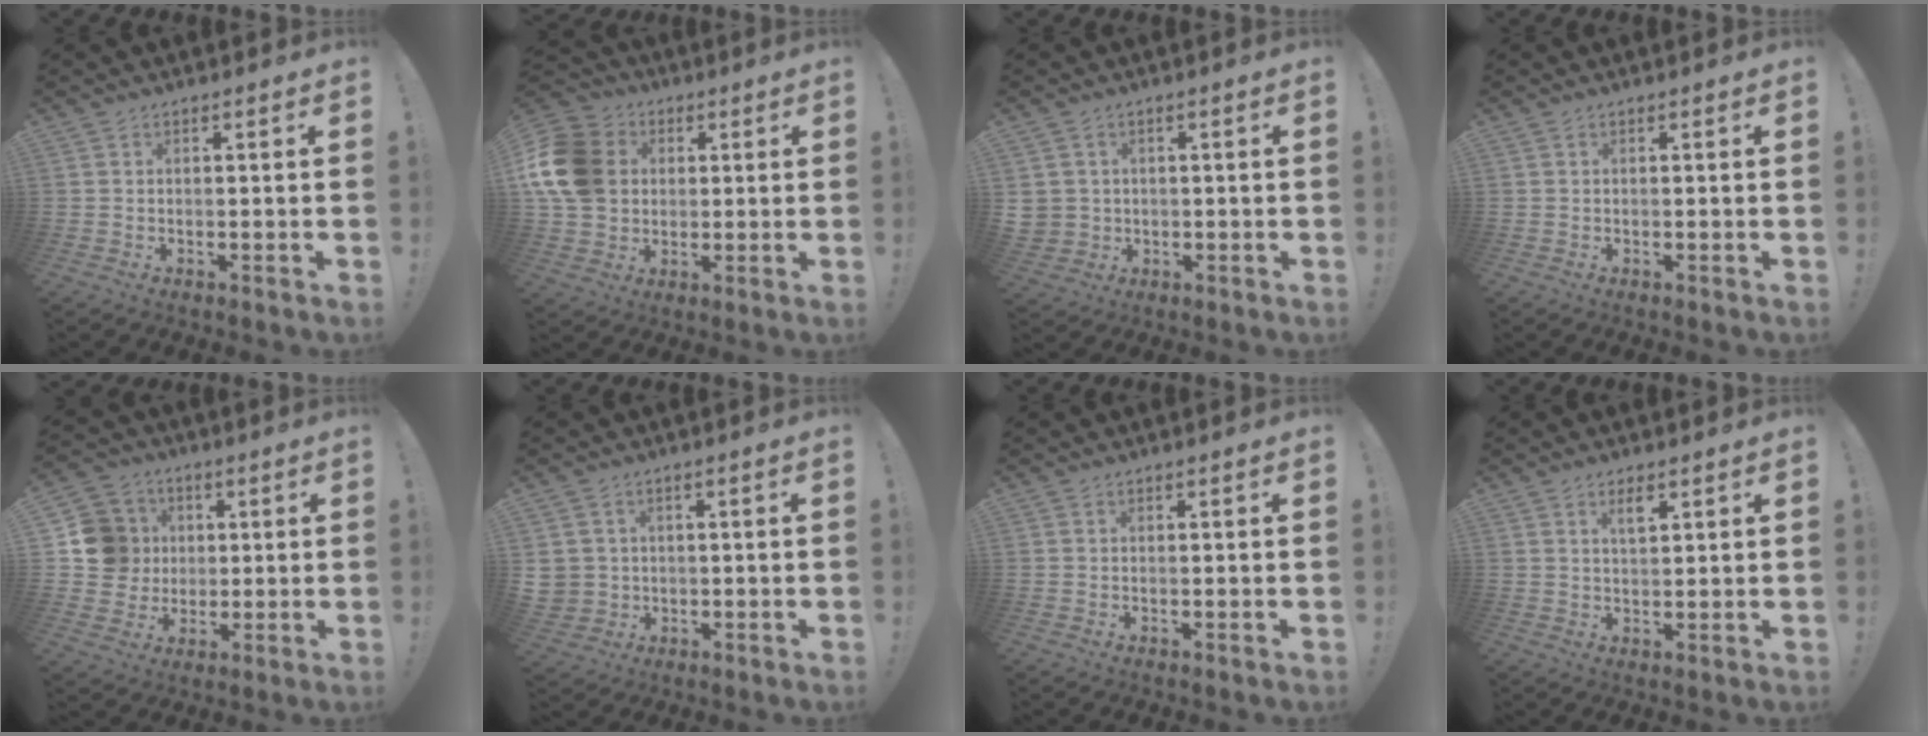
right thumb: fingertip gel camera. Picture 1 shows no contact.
{"total": 17.2, "force": [2.8, 14.0, 9.6], "torque": [-0.169, 0.001, 0.058]}
{"total": 3.8, "force": [0.9, 3.6, 1.0], "torque": [-0.027, -0.002, 0.019]}
{"total": 0.0}
{"total": 13.4, "force": [2.0, 12.5, 4.2], "torque": [-0.058, 0.001, 0.048]}
{"total": 4.6, "force": [0.9, 4.4, 1.1], "torque": [-0.025, -0.003, 0.020]}
{"total": 0.0}
{"total": 4.0, "force": [2.2, 1.5, 3.0], "torque": [-0.045, -0.010, 0.034]}